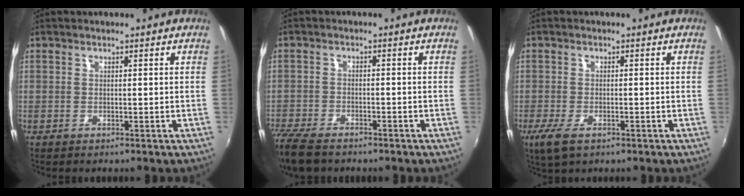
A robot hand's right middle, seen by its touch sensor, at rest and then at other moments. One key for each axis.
{"total": 9.1, "fx": -7.4, "fy": 3.2, "fz": 4.1, "tx": -0.118, "ty": -0.033, "tz": -0.139}
{"total": 4.6, "fx": -2.5, "fy": 1.9, "fz": 3.4, "tx": -0.078, "ty": -0.015, "tz": -0.043}